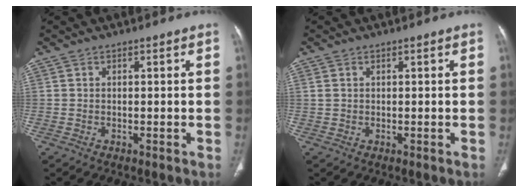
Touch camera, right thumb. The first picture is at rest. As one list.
[{"total": 1.1, "force": [0.5, 0.7, 0.7], "torque": [-0.018, 0.007, 0.015]}]